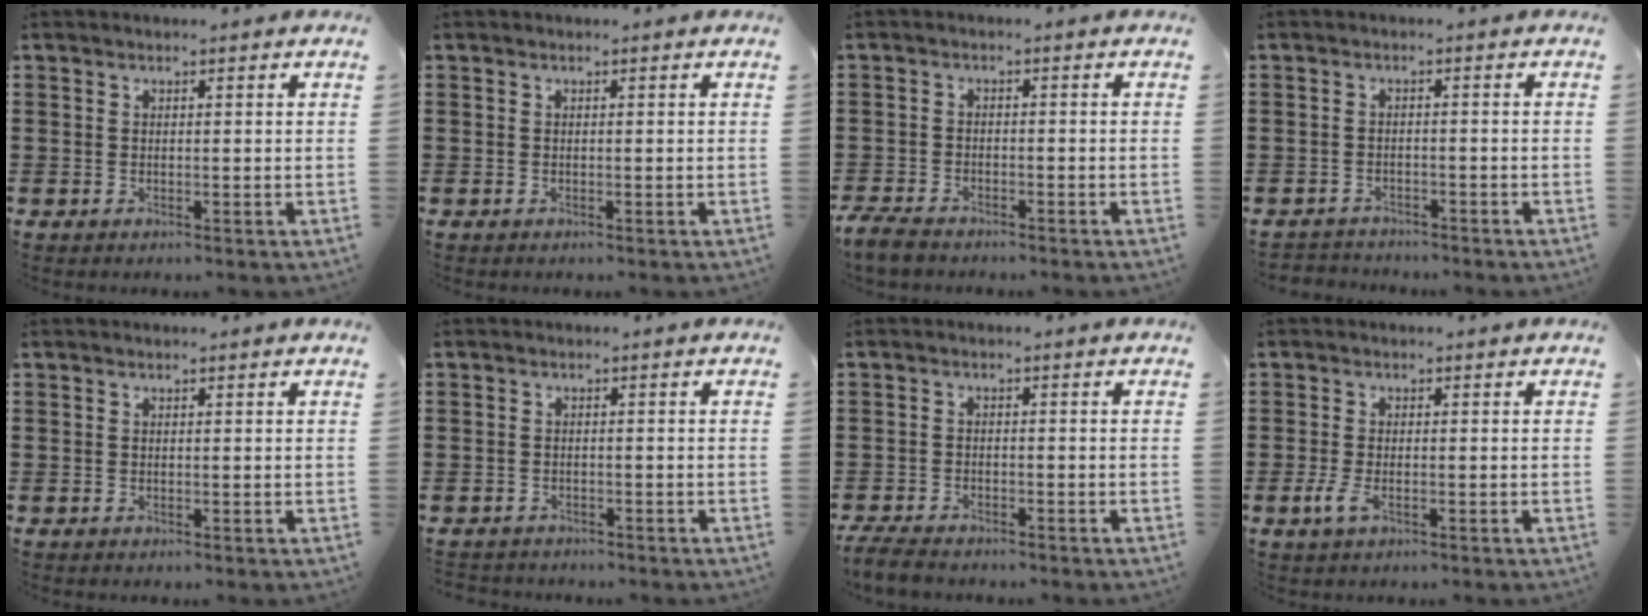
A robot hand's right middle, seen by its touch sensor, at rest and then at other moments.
{"total": 0.0}
{"total": 3.1, "force": [-2.8, 1.0, 1.0], "torque": [-0.040, -0.002, -0.063]}
{"total": 1.9, "force": [-1.9, 0.4, -0.3], "torque": [-0.002, 0.001, -0.043]}
{"total": 0.0}
{"total": 1.6, "force": [-1.4, 0.6, -0.3], "torque": [0.001, 0.003, -0.034]}
{"total": 3.3, "force": [-3.1, 0.8, 0.9], "torque": [-0.030, -0.002, -0.067]}
{"total": 2.7, "force": [-1.1, 1.2, 2.2], "torque": [-0.068, -0.010, -0.029]}